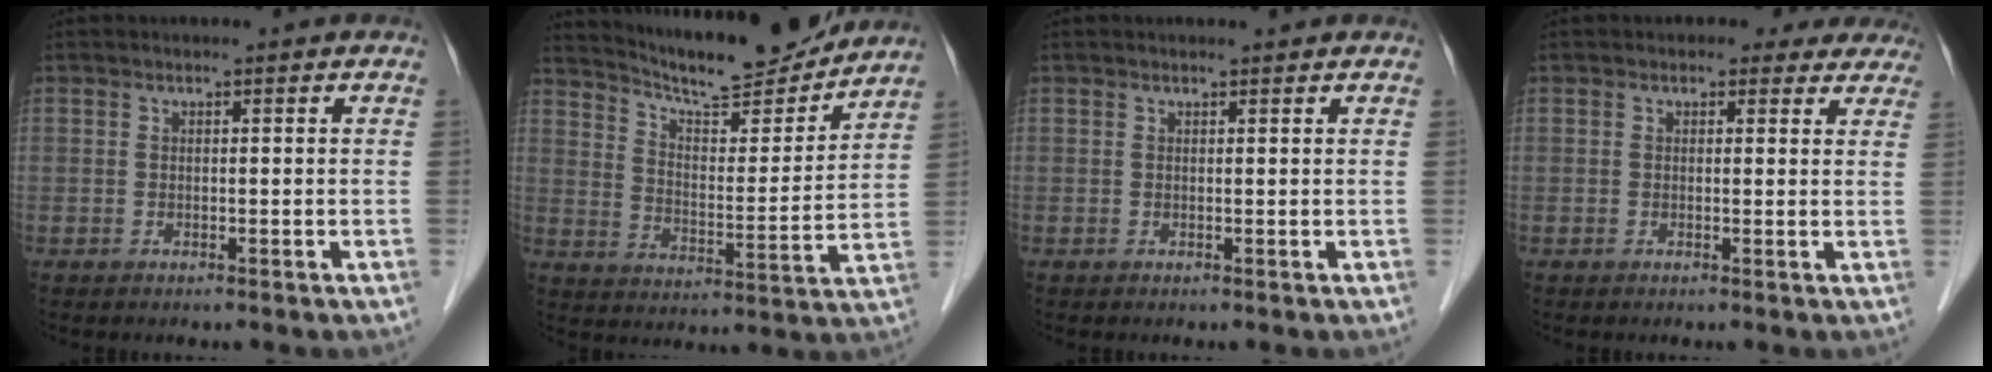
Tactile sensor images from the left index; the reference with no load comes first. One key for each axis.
{"total": 16.0, "fx": 15.0, "fy": 1.6, "fz": 5.4, "tx": -0.090, "ty": -0.013, "tz": 0.225}
{"total": 0.8, "fx": 0.8, "fy": 0.0, "fz": 0.1, "tx": -0.008, "ty": 0.001, "tz": 0.010}
{"total": 4.9, "fx": 4.2, "fy": 2.6, "fz": 0.5, "tx": 0.015, "ty": 0.001, "tz": 0.027}